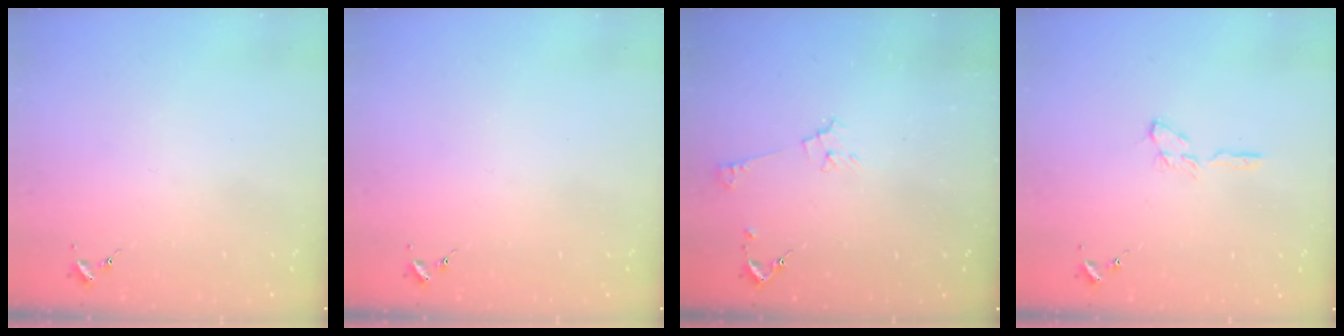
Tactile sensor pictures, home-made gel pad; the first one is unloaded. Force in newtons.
{"total": 0.0}
{"total": 5.4, "press": 5.4, "slide": 0.7}
{"total": 6.0, "press": 6.0, "slide": 0.7}